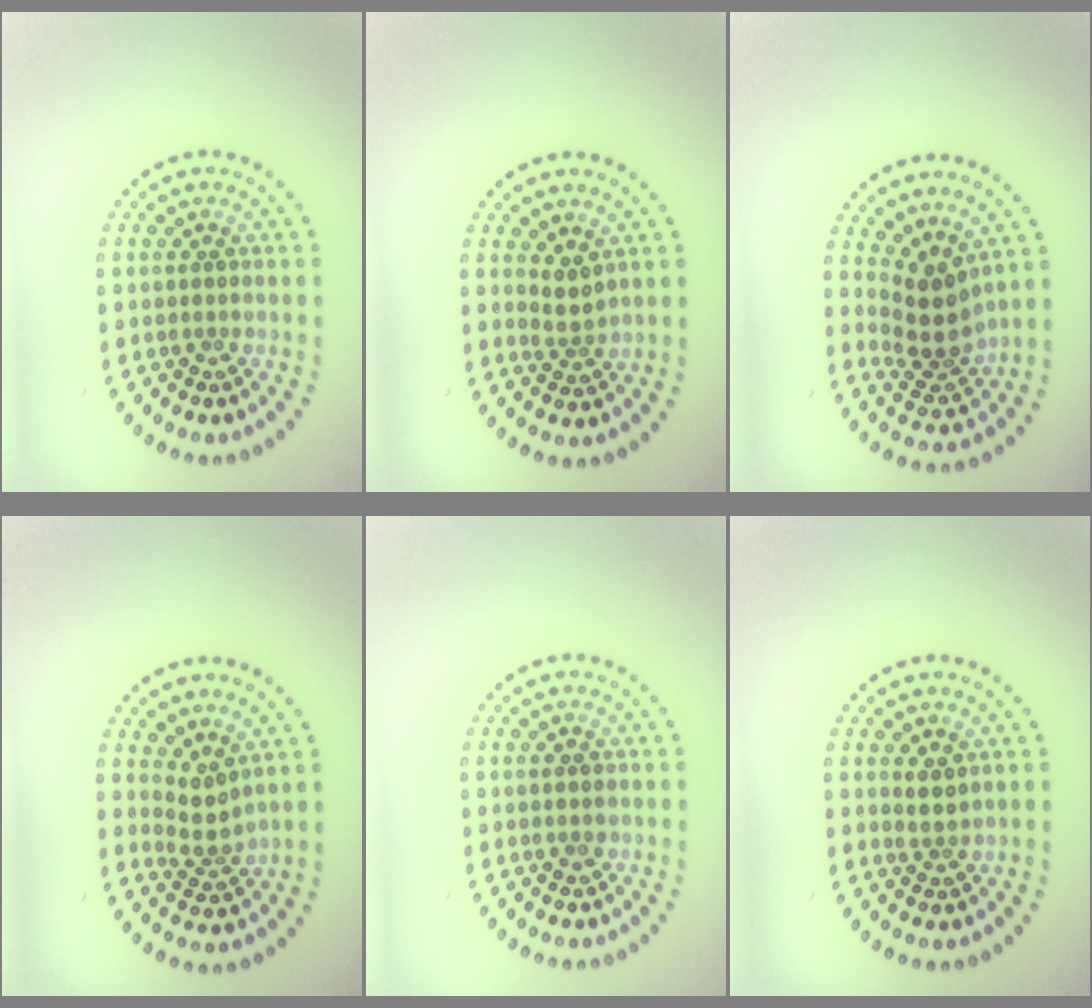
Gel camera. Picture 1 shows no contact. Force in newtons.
{"total": 1.7, "press": 1.1, "slide": 1.3}
{"total": 3.8, "press": 2.8, "slide": 2.5}
{"total": 2.2, "press": 1.5, "slide": 1.7}
{"total": 1.0, "press": 1.0, "slide": 0.1}
{"total": 1.4, "press": 1.1, "slide": 0.8}